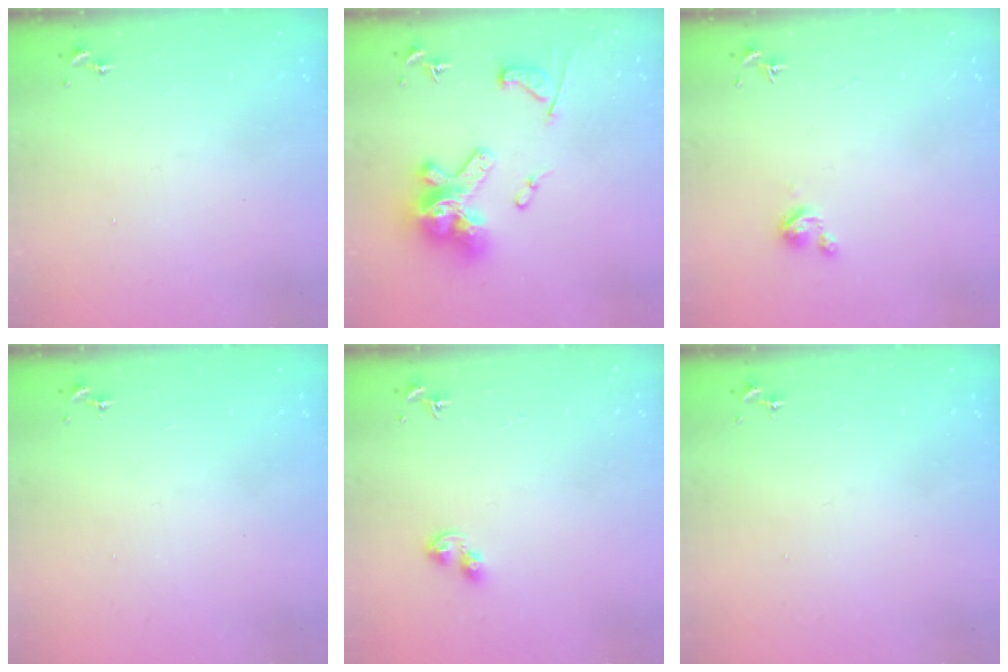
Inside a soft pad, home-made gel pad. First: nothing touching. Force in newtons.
{"total": 20.0, "press": 19.9, "slide": 1.9}
{"total": 3.4, "press": 3.3, "slide": 0.3}
{"total": 0.0}
{"total": 4.2, "press": 4.1, "slide": 0.5}
{"total": 0.0}